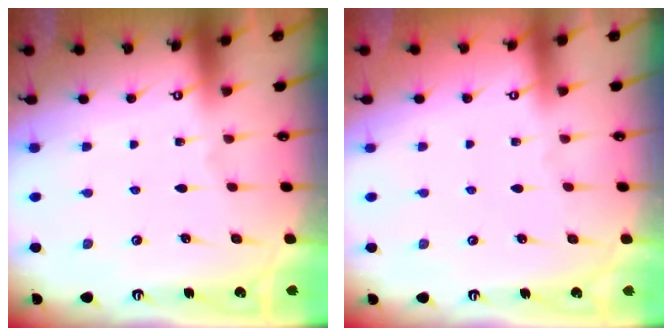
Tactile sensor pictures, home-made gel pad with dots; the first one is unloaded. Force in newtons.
{"total": 0.0}